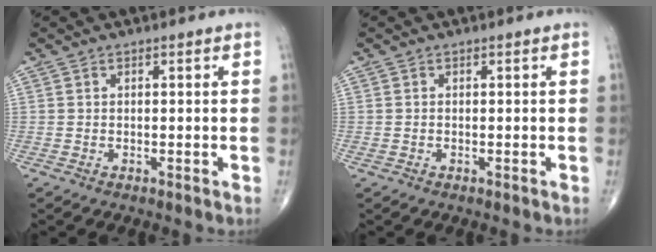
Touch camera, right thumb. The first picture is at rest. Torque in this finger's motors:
{"motor_torque": [0.10, 0.14, -0.13, -0.10, 0.06]}